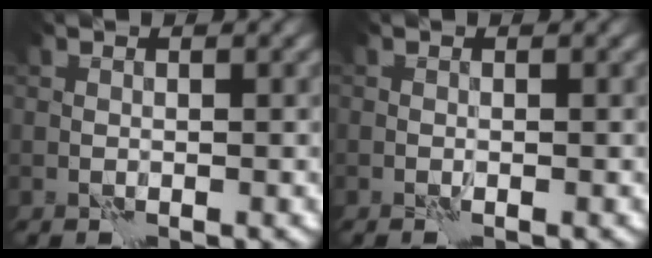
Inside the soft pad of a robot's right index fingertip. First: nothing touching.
{"total": 0.0}